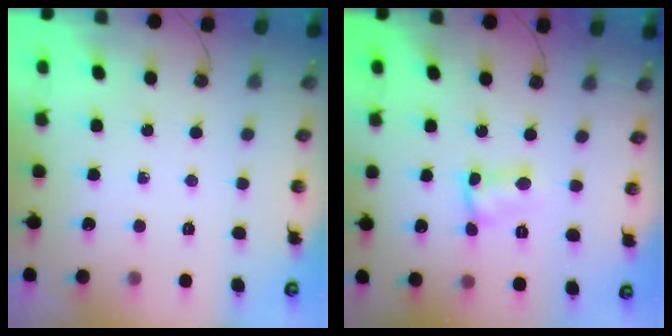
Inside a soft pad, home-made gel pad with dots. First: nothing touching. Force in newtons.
{"total": 2.9, "press": 2.9, "slide": 0.2}